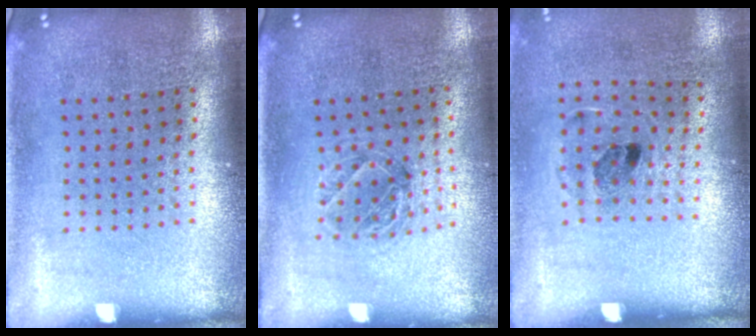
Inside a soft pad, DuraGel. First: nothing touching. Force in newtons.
{"total": 1.1, "press": 1.1, "slide": 0.2}
{"total": 1.2, "press": 0.7, "slide": 0.9}